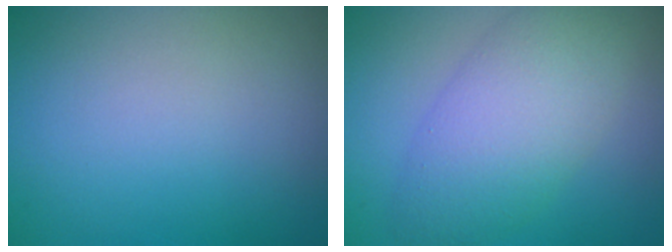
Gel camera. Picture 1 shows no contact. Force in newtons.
{"total": 6.9, "press": 6.9, "slide": 0.3}